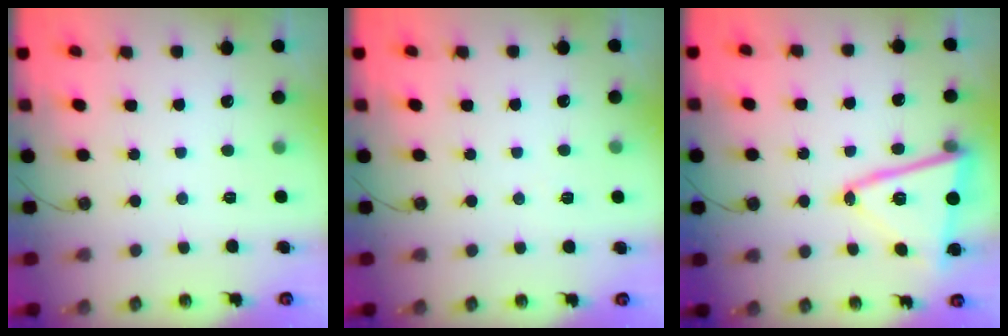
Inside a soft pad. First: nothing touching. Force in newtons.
{"total": 5.0, "press": 2.4, "slide": 4.4}
{"total": 15.9, "press": 15.8, "slide": 1.4}